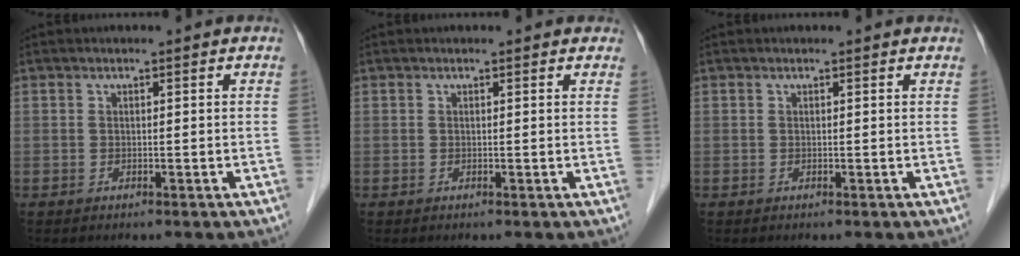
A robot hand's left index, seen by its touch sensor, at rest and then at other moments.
{"total": 2.0, "force": [1.8, 0.7, 0.6], "torque": [-0.011, 0.009, 0.010]}
{"total": 1.1, "force": [1.1, 0.2, 0.2], "torque": [-0.011, 0.006, 0.008]}